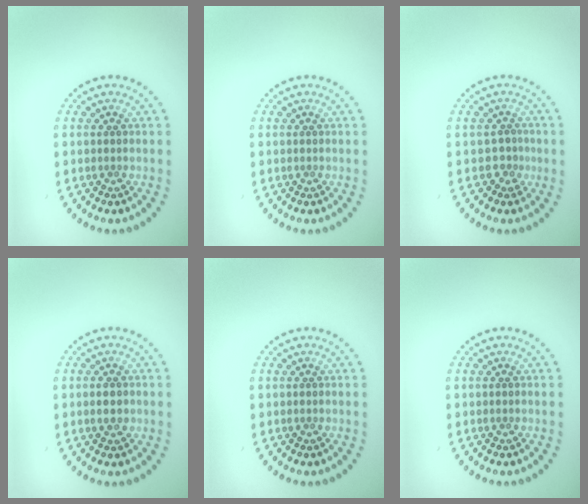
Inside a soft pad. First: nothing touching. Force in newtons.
{"total": 0.0}
{"total": 1.3, "press": 0.9, "slide": 0.9}
{"total": 1.1, "press": 1.1, "slide": 0.0}
{"total": 0.0}
{"total": 0.0}